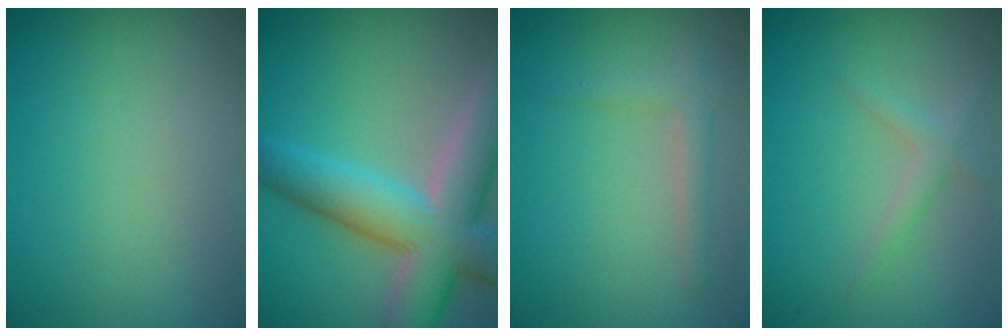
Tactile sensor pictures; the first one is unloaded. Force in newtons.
{"total": 9.6, "press": 9.6, "slide": 0.7}
{"total": 2.0, "press": 1.9, "slide": 0.1}
{"total": 1.5, "press": 1.5, "slide": 0.1}